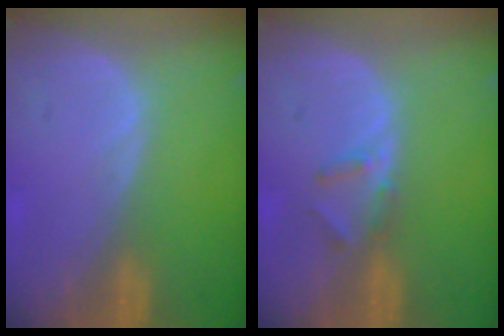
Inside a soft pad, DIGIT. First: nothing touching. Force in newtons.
{"total": 2.3, "press": 2.1, "slide": 0.9}